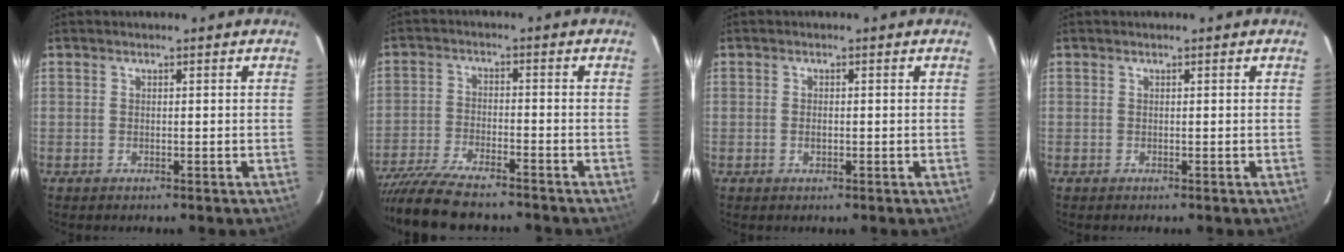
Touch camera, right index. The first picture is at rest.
{"total": 14.8, "force": [-12.9, 2.9, 6.7], "torque": [-0.151, -0.032, -0.225]}
{"total": 1.4, "force": [-0.3, 0.9, 1.0], "torque": [-0.018, 0.002, -0.005]}
{"total": 0.0}